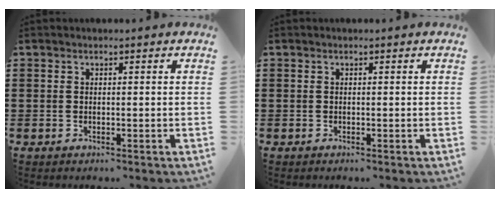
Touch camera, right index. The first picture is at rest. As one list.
[{"total": 0.0}]